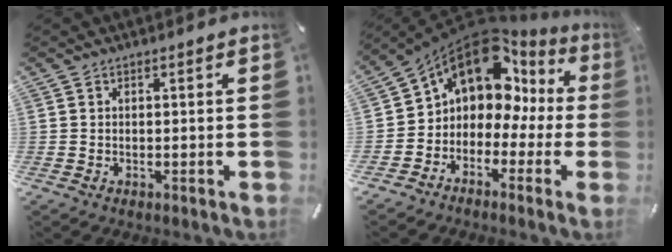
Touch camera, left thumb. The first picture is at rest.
{"total": 12.5, "force": [6.5, 8.4, 6.7], "torque": [-0.134, -0.056, 0.111]}